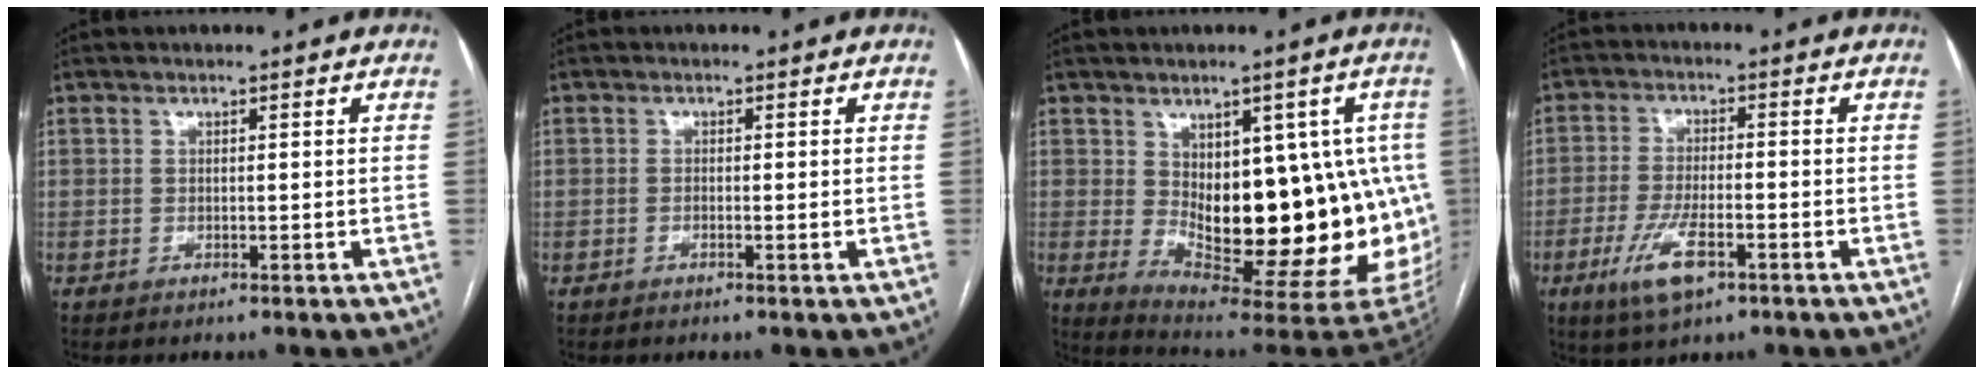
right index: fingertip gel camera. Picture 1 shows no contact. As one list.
[{"total": 0.6, "force": [-0.2, 0.0, 0.5], "torque": [-0.008, 0.001, -0.003]}, {"total": 21.9, "force": [-1.5, 9.1, 19.9], "torque": [-0.187, 0.012, 0.011]}, {"total": 7.6, "force": [-3.7, 2.3, 6.3], "torque": [-0.130, -0.011, -0.065]}]